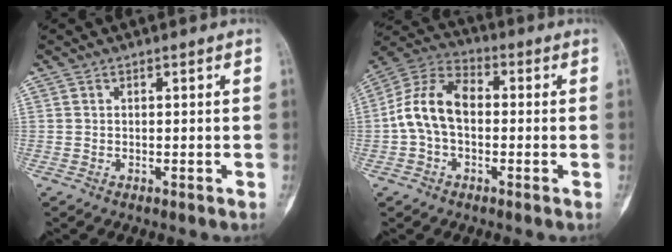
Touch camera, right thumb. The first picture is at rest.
{"total": 11.2, "force": [-0.6, 7.4, 8.5], "torque": [-0.157, 0.037, -0.023]}